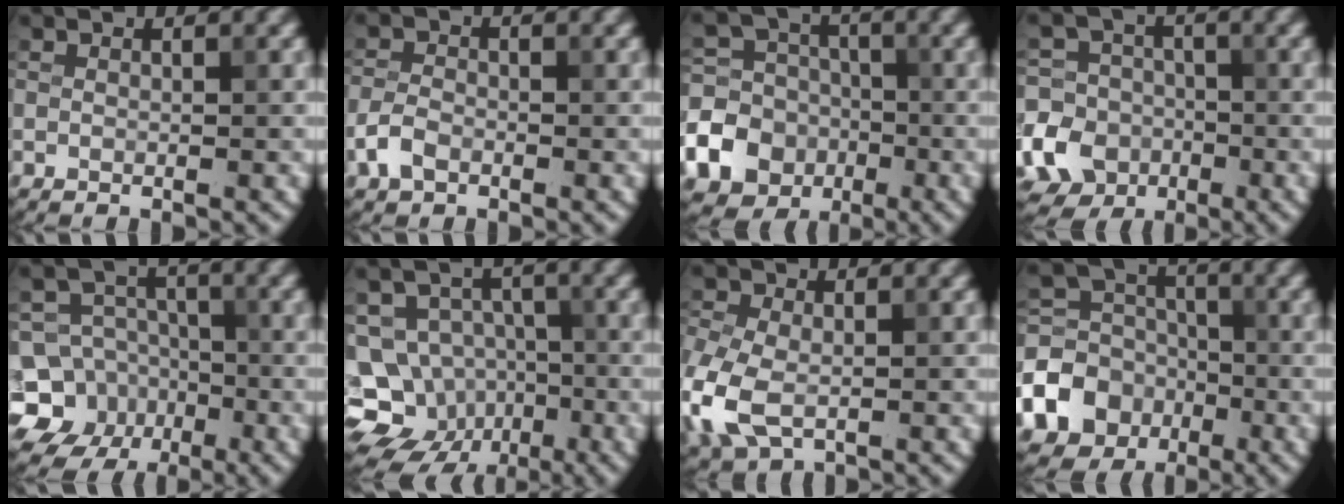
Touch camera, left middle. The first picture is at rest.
{"total": 2.3, "force": [-1.3, 1.4, 1.3], "torque": [-0.024, 0.003, -0.032]}
{"total": 13.4, "force": [-5.2, 11.9, 3.4], "torque": [-0.089, -0.040, -0.099]}
{"total": 12.7, "force": [-6.1, 10.7, 3.2], "torque": [-0.075, -0.041, -0.123]}
{"total": 9.8, "force": [-4.5, 8.5, 2.0], "torque": [-0.031, -0.002, -0.096]}
{"total": 12.3, "force": [-5.3, 10.3, 4.1], "torque": [-0.080, -0.006, -0.087]}
{"total": 6.6, "force": [-1.8, 4.4, 4.6], "torque": [-0.128, -0.014, -0.043]}
{"total": 8.9, "force": [-3.7, 7.5, 3.1], "torque": [-0.064, -0.015, -0.088]}